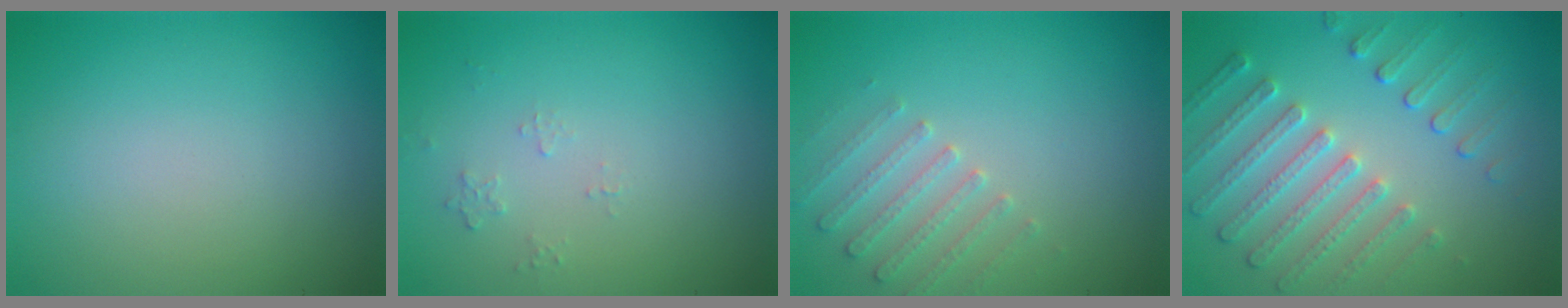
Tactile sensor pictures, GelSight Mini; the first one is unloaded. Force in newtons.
{"total": 0.6, "press": 0.4, "slide": 0.5}
{"total": 2.3, "press": 2.2, "slide": 0.6}
{"total": 5.1, "press": 3.8, "slide": 3.3}